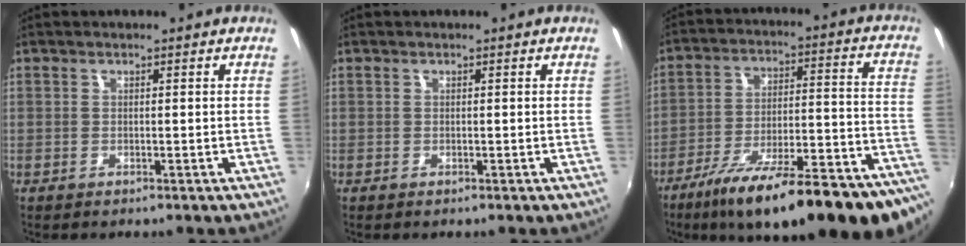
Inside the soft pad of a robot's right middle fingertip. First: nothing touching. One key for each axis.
{"total": 0.0}
{"total": 29.4, "fx": -22.5, "fy": 5.8, "fz": 18.0, "tx": -0.255, "ty": -0.049, "tz": -0.316}